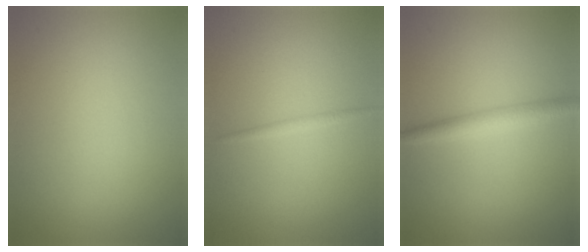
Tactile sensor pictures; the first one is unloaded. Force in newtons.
{"total": 0.8, "press": 0.8, "slide": 0.0}
{"total": 2.6, "press": 2.6, "slide": 0.1}